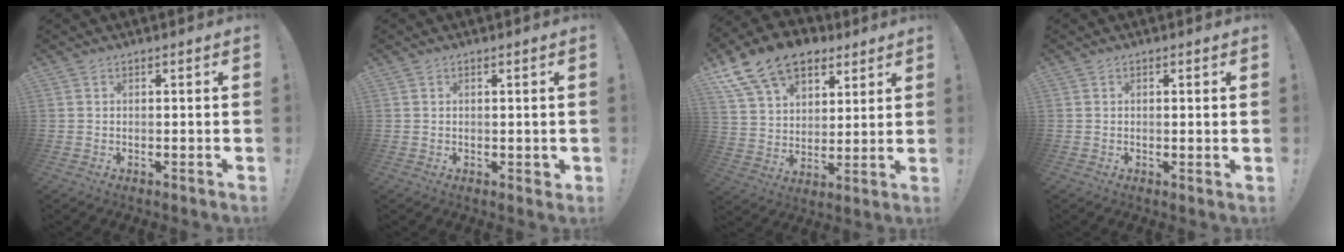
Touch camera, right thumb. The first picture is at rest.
{"total": 1.6, "force": [0.4, 1.1, 1.0], "torque": [-0.004, -0.002, 0.006]}
{"total": 16.8, "force": [10.2, 10.8, 7.9], "torque": [-0.135, -0.054, 0.194]}
{"total": 1.0, "force": [0.4, -0.2, 0.9], "torque": [-0.010, -0.003, 0.005]}